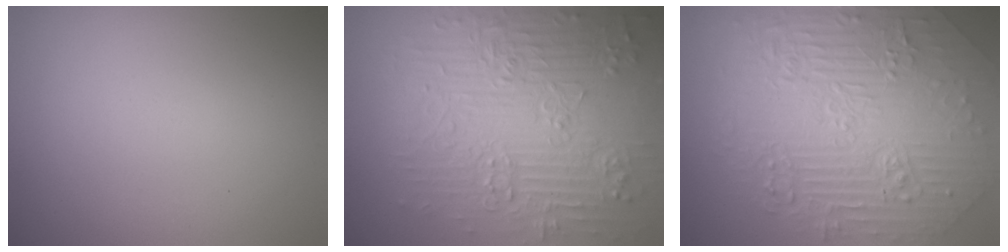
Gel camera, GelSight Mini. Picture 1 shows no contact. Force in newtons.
{"total": 9.3, "press": 6.8, "slide": 6.3}
{"total": 10.6, "press": 7.1, "slide": 7.8}